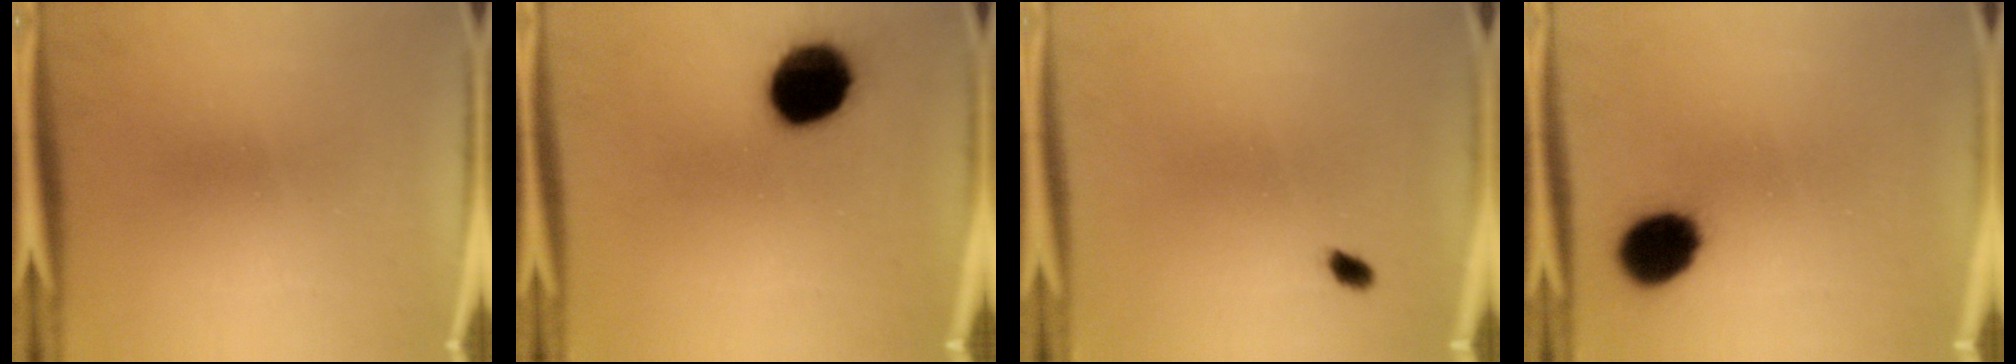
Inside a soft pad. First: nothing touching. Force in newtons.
{"total": 16.6}
{"total": 1.4}
{"total": 11.1}